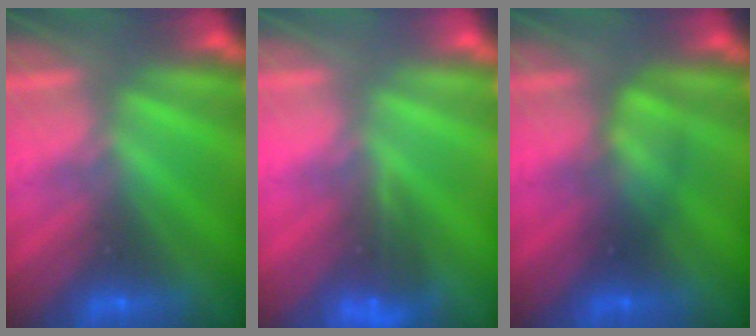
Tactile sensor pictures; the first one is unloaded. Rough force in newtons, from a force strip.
{"total": 4.4}
{"total": 2.6}